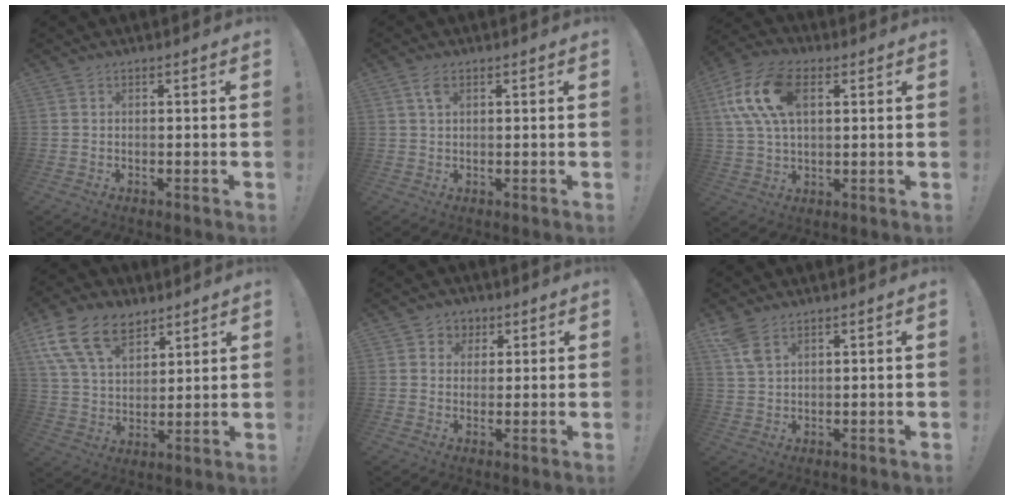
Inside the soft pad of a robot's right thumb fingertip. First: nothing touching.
{"total": 3.0, "force": [1.3, 1.4, 2.3], "torque": [-0.036, -0.002, 0.019]}
{"total": 16.0, "force": [4.7, 9.4, 12.1], "torque": [-0.240, 0.005, 0.089]}
{"total": 16.8, "force": [9.9, 10.4, 8.8], "torque": [-0.157, -0.047, 0.187]}
{"total": 4.6, "force": [1.3, 4.4, 0.6], "torque": [-0.001, -0.009, 0.023]}
{"total": 5.6, "force": [3.6, 2.7, 3.4], "torque": [-0.057, -0.017, 0.068]}